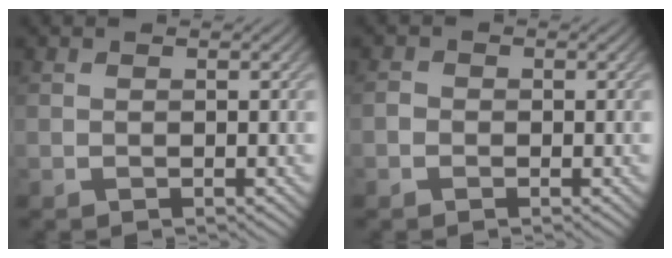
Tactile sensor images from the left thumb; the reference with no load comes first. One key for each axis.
{"total": 0.7, "fx": -0.5, "fy": 0.5, "fz": 0.2, "tx": -0.001, "ty": 0.004, "tz": -0.013}